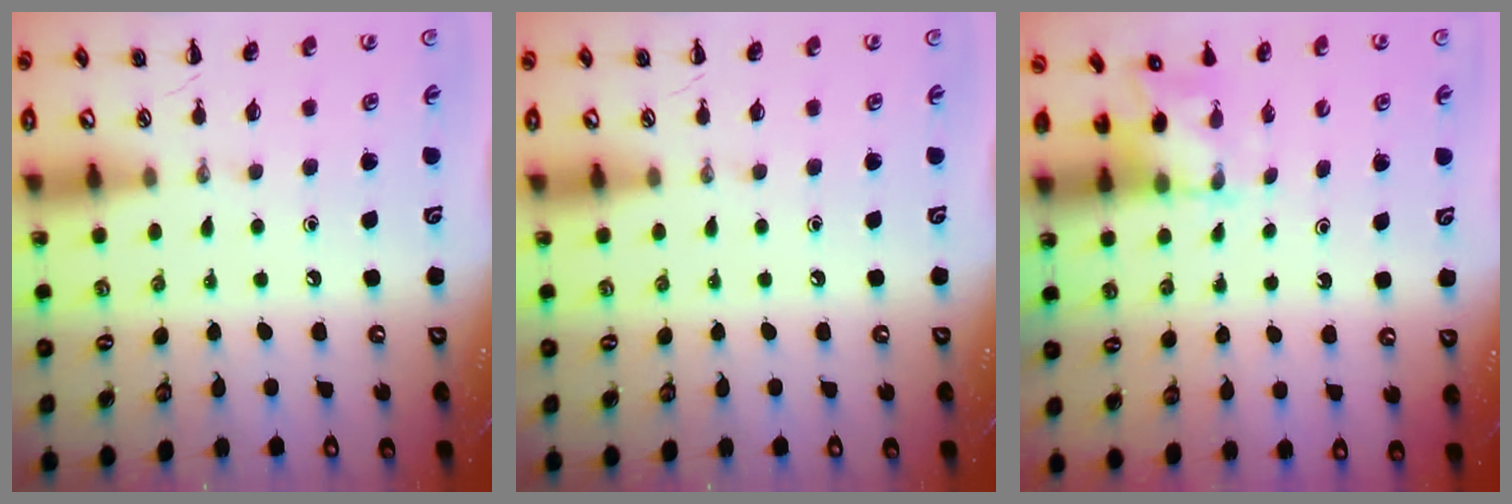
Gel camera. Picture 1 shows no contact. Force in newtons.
{"total": 0.0}
{"total": 2.4, "press": 2.3, "slide": 0.8}